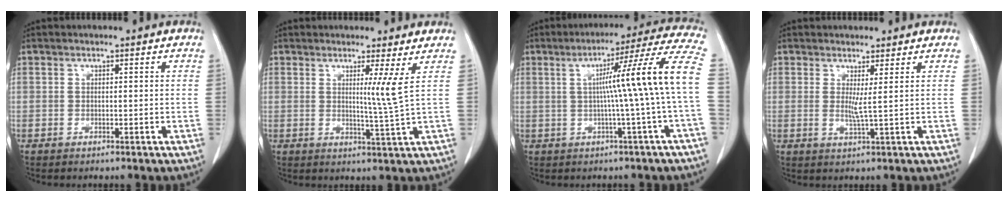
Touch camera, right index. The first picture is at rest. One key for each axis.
{"total": 3.9, "fx": 1.6, "fy": -1.6, "fz": 3.3, "tx": -0.052, "ty": -0.020, "tz": 0.031}
{"total": 13.9, "fx": 0.3, "fy": -2.2, "fz": 13.7, "tx": -0.174, "ty": 0.026, "tz": 0.003}
{"total": 2.2, "fx": 0.9, "fy": -0.6, "fz": 1.9, "tx": -0.037, "ty": -0.008, "tz": 0.020}